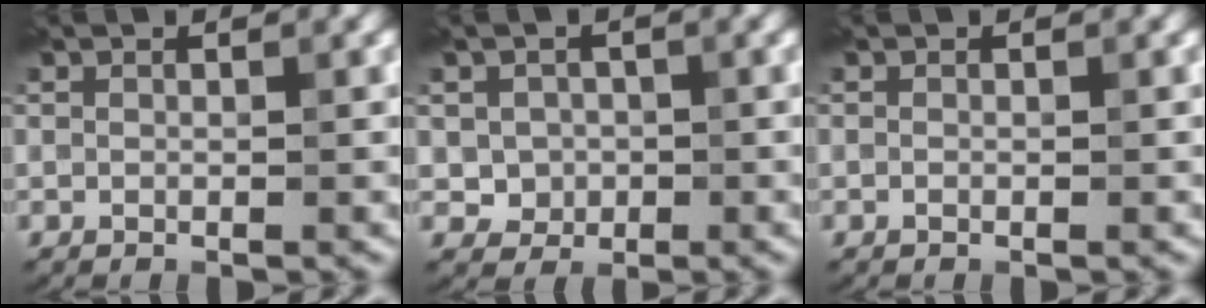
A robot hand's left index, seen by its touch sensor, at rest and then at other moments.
{"total": 2.1, "force": [-0.1, 1.9, 0.8], "torque": [-0.009, -0.001, -0.004]}
{"total": 0.0}